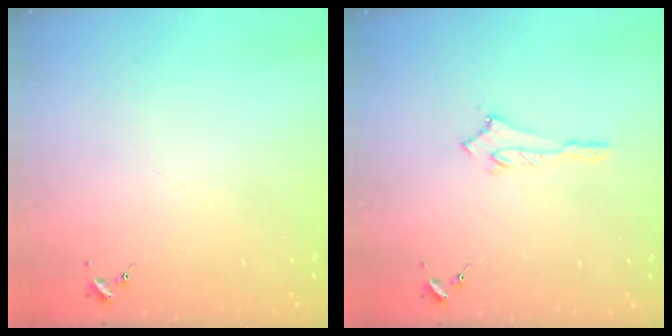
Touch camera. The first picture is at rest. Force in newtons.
{"total": 2.5, "press": 2.5, "slide": 0.2}